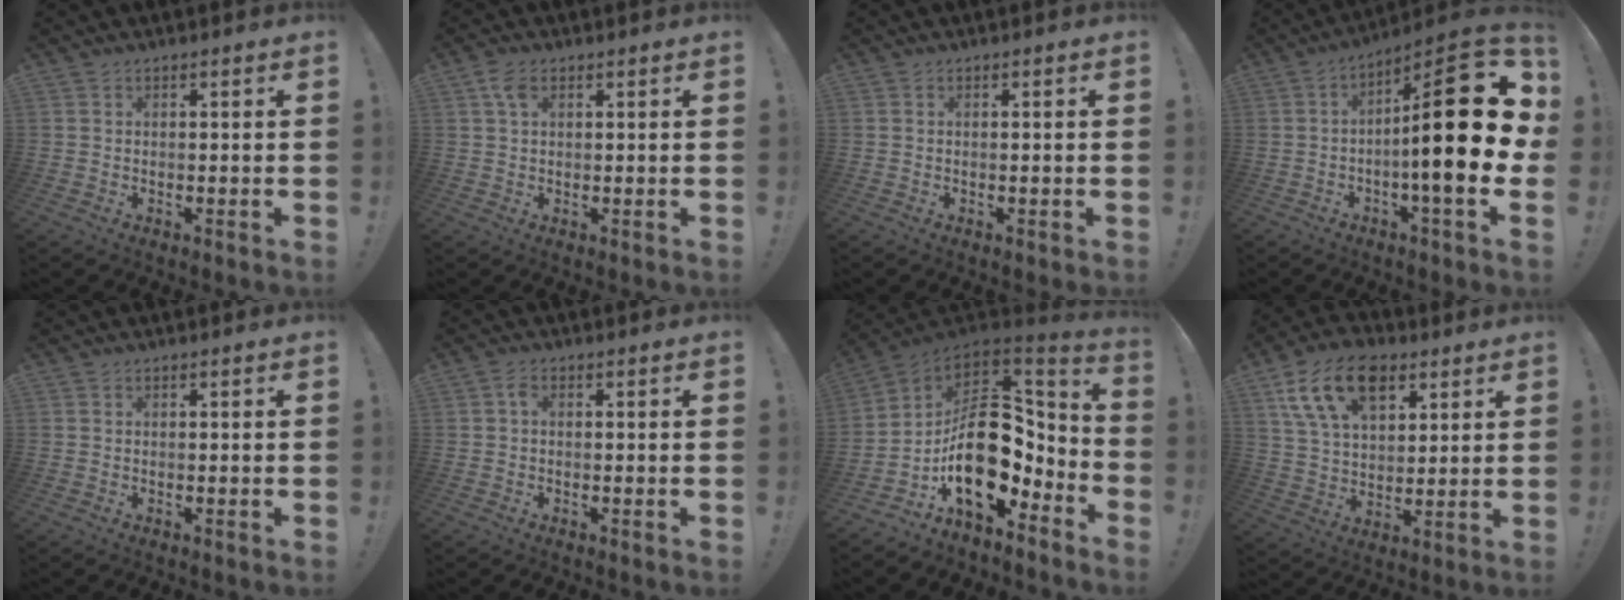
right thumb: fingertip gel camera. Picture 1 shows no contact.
{"total": 4.3, "force": [2.0, 2.4, 2.9], "torque": [-0.054, 0.001, 0.038]}
{"total": 0.6, "force": [-0.1, -0.3, 0.5], "torque": [-0.002, -0.005, -0.003]}
{"total": 25.3, "force": [0.5, 5.8, 24.6], "torque": [-0.370, -0.005, 0.002]}
{"total": 0.0}
{"total": 1.5, "force": [0.2, 1.0, 1.1], "torque": [-0.020, 0.003, 0.001]}
{"total": 24.3, "force": [-2.2, 15.1, 19.0], "torque": [-0.313, 0.006, -0.015]}
{"total": 17.4, "force": [8.7, 10.6, 10.8], "torque": [-0.180, -0.030, 0.162]}